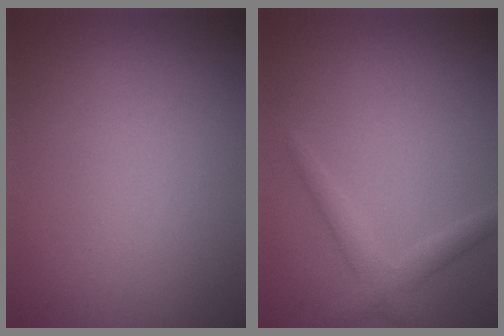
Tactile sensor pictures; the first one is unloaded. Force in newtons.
{"total": 2.0, "press": 2.0, "slide": 0.2}